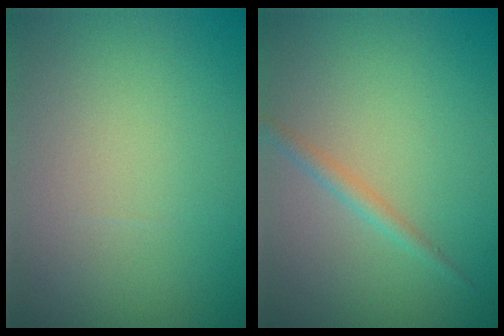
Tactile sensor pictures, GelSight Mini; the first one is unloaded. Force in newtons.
{"total": 1.3, "press": 1.3, "slide": 0.1}